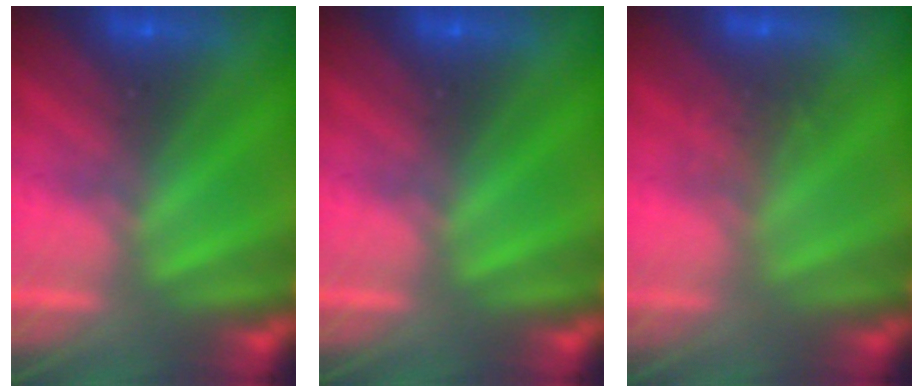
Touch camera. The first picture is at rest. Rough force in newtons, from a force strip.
{"total": 0.0}
{"total": 2.8}